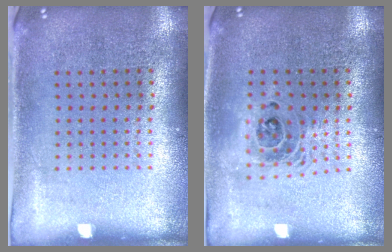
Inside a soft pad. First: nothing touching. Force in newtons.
{"total": 1.5, "press": 1.3, "slide": 0.9}